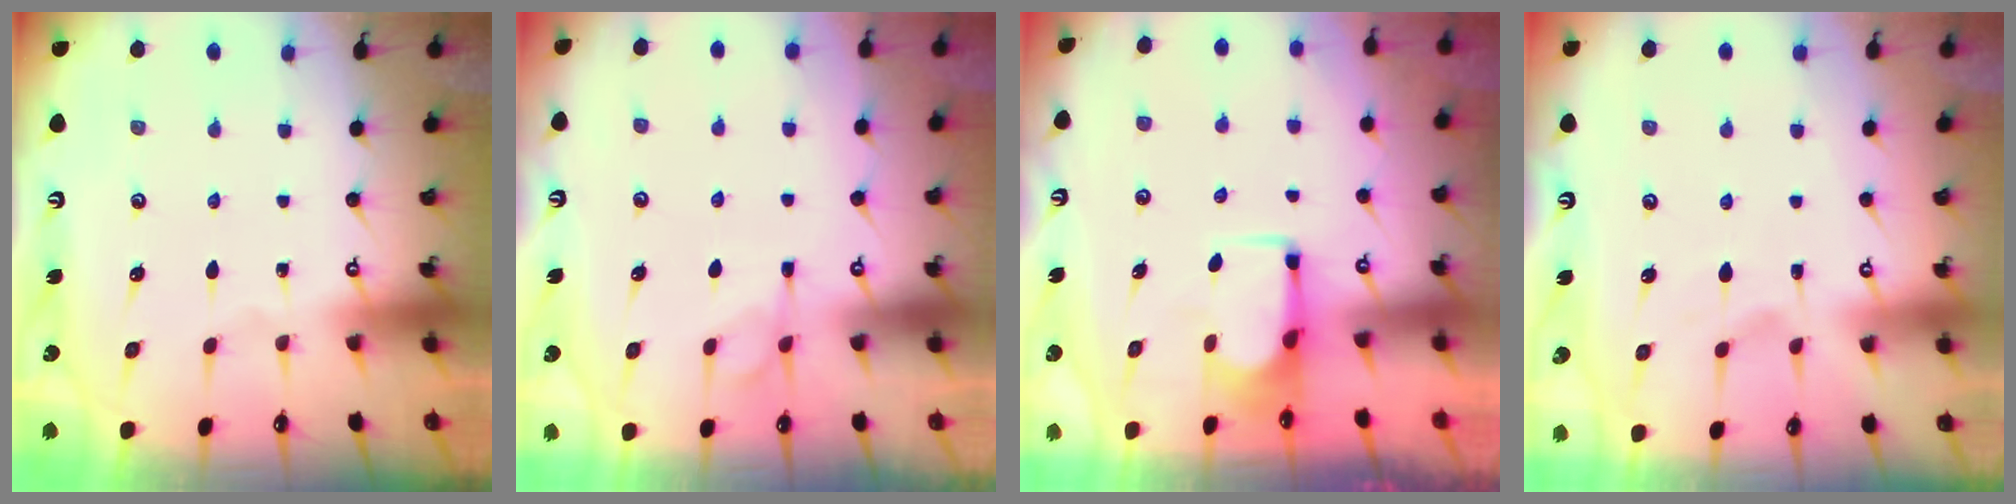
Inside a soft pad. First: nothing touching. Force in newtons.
{"total": 1.3, "press": 0.4, "slide": 1.2}
{"total": 1.8, "press": 1.7, "slide": 0.5}
{"total": 2.4, "press": 2.1, "slide": 1.2}